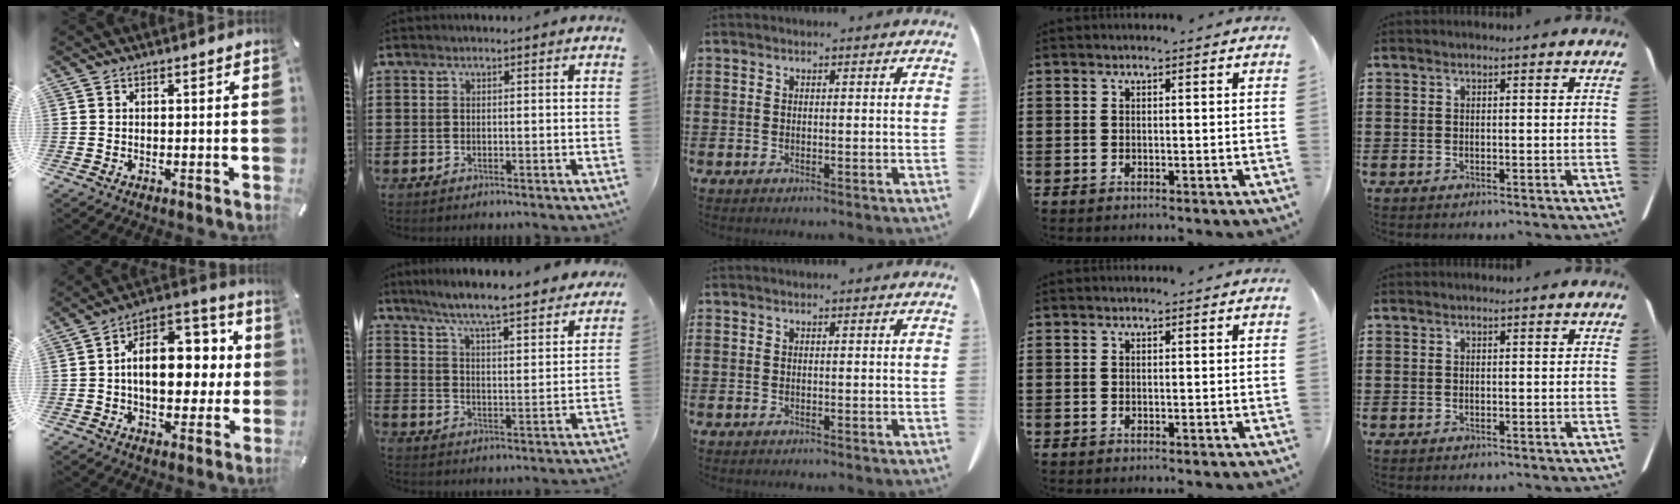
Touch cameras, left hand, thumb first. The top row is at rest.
{"thumb": {"total": 15.4, "force": [0.7, 10.5, 11.3], "torque": [-0.150, -0.003, 0.016]}, "index": {"total": 6.3, "force": [5.7, -0.6, 2.4], "torque": [-0.074, -0.047, 0.092]}}